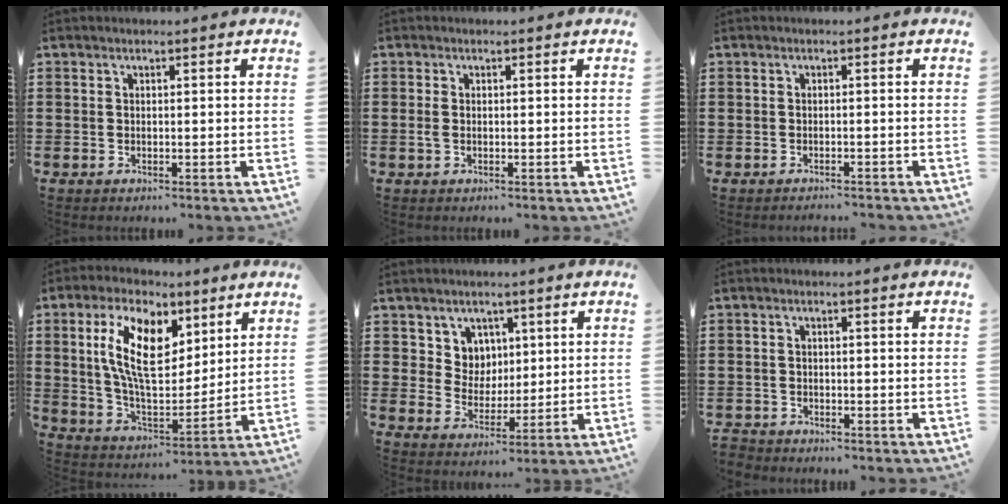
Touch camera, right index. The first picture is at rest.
{"total": 1.2, "force": [-0.1, 0.6, 1.1], "torque": [-0.037, -0.002, -0.008]}
{"total": 1.1, "force": [-1.1, 0.0, -0.1], "torque": [-0.002, 0.001, -0.025]}
{"total": 12.4, "force": [5.5, 6.2, 9.2], "torque": [-0.180, 0.003, 0.102]}
{"total": 5.4, "force": [2.8, 4.6, 0.5], "torque": [-0.029, 0.004, 0.051]}
{"total": 1.5, "force": [-1.4, 0.5, -0.1], "torque": [-0.004, 0.002, -0.033]}